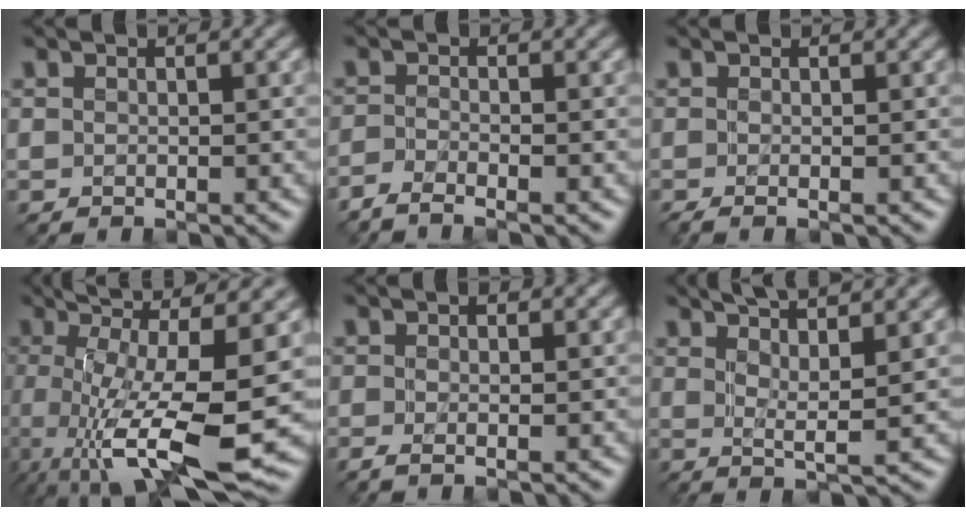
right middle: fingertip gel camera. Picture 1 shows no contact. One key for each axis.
{"total": 2.2, "fx": -1.8, "fy": 0.3, "fz": 1.2, "tx": -0.027, "ty": -0.011, "tz": -0.047}
{"total": 1.4, "fx": -0.4, "fy": 0.4, "fz": 1.3, "tx": -0.022, "ty": -0.007, "tz": -0.008}
{"total": 15.3, "fx": -1.8, "fy": 4.7, "fz": 14.4, "tx": -0.242, "ty": -0.011, "tz": -0.017}
{"total": 2.1, "fx": 0.0, "fy": 0.8, "fz": 1.9, "tx": -0.037, "ty": -0.002, "tz": -0.006}
{"total": 6.9, "fx": 4.1, "fy": 1.4, "fz": 5.4, "tx": -0.070, "ty": 0.016, "tz": 0.045}